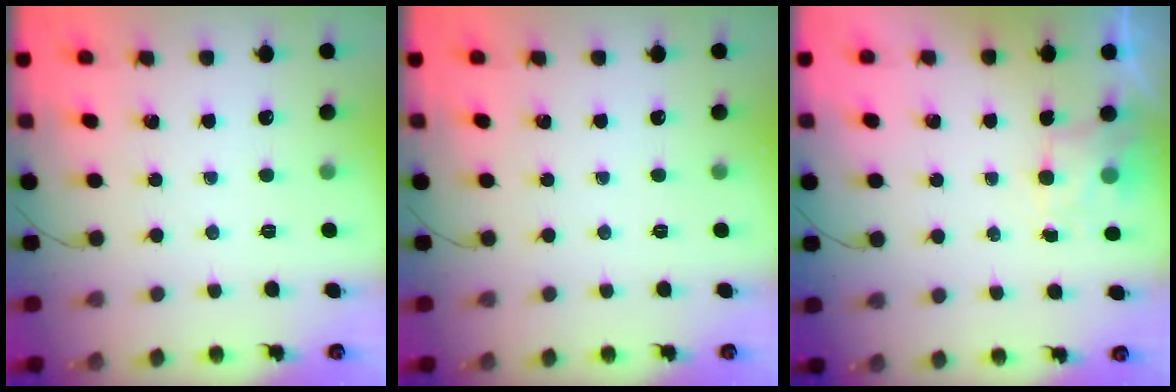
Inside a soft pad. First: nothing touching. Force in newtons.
{"total": 0.0}
{"total": 1.9, "press": 1.6, "slide": 1.0}